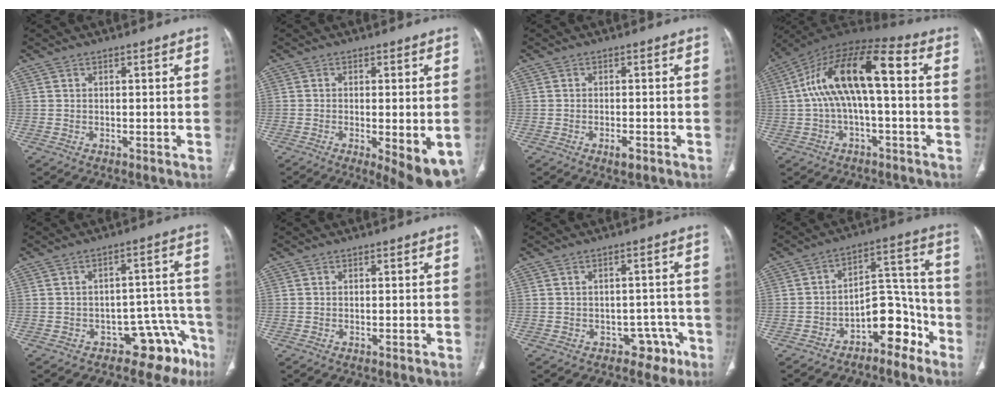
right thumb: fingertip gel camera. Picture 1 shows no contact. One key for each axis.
{"total": 11.6, "fx": -4.4, "fy": 3.6, "fz": 10.1, "tx": -0.126, "ty": -0.017, "tz": -0.056}
{"total": 2.3, "fx": -1.2, "fy": 0.8, "fz": 1.8, "tx": -0.031, "ty": 0.001, "tz": -0.020}
{"total": 15.4, "fx": 0.9, "fy": 6.1, "fz": 14.1, "tx": -0.261, "ty": 0.056, "tz": 0.010}
{"total": 10.0, "fx": -6.8, "fy": 6.0, "fz": 4.3, "tx": 0.000, "ty": 0.093, "tz": -0.086}
{"total": 0.8, "fx": -0.2, "fy": 0.1, "fz": 0.8, "tx": -0.014, "ty": -0.002, "tz": -0.002}
{"total": 4.9, "fx": -2.7, "fy": 3.7, "fz": 1.8, "tx": 0.005, "ty": 0.030, "tz": -0.030}
{"total": 10.8, "fx": -6.5, "fy": 5.8, "fz": 6.3, "tx": -0.057, "ty": 0.093, "tz": -0.103}